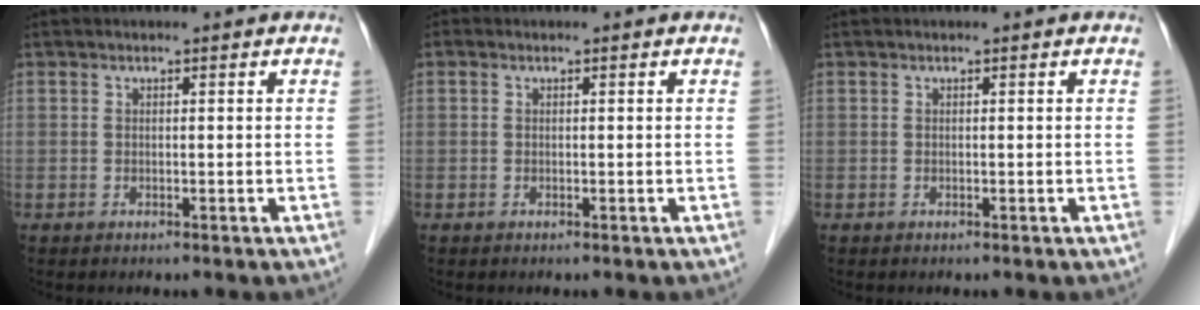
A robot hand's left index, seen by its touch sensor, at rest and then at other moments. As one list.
[{"total": 0.0}, {"total": 0.0}]